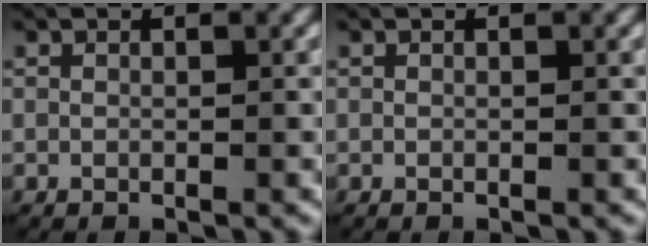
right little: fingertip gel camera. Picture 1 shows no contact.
{"total": 0.0}